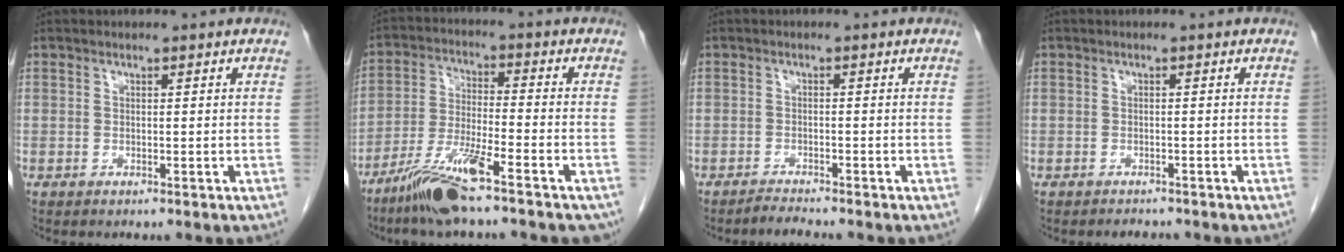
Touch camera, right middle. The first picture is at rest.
{"total": 11.8, "force": [-8.3, 1.1, 8.3], "torque": [-0.156, -0.023, -0.149]}
{"total": 1.7, "force": [-1.6, -0.4, 0.1], "torque": [-0.008, -0.009, -0.031]}
{"total": 1.5, "force": [-1.4, 0.5, 0.1], "torque": [-0.007, -0.004, -0.019]}